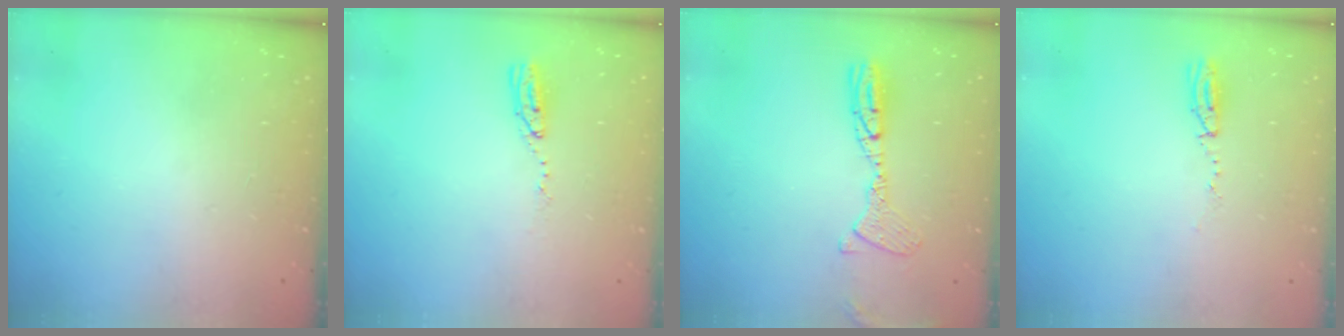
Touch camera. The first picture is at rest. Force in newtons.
{"total": 4.3, "press": 4.3, "slide": 0.4}
{"total": 11.8, "press": 11.6, "slide": 2.1}
{"total": 3.1, "press": 2.5, "slide": 1.9}